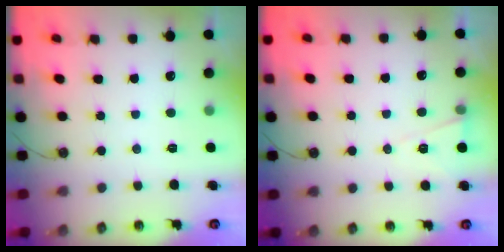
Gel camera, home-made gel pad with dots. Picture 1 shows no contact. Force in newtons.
{"total": 6.0, "press": 4.0, "slide": 4.4}